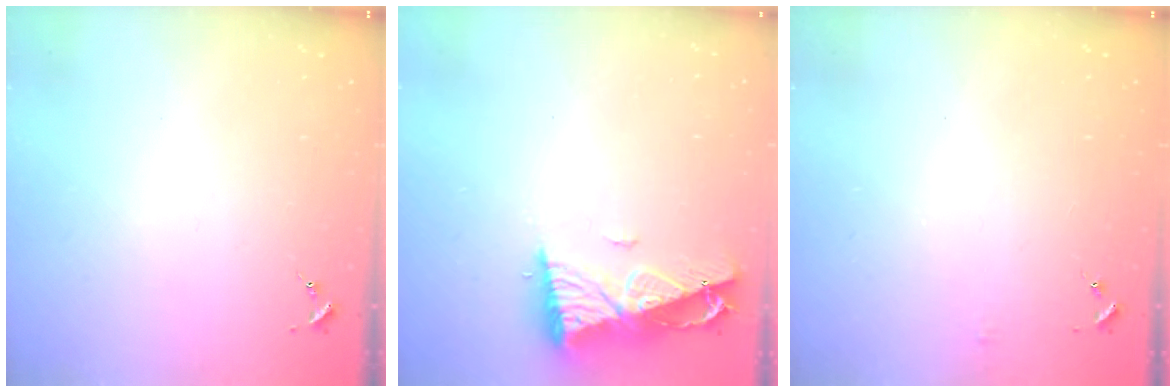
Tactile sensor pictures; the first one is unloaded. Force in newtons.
{"total": 10.1, "press": 10.0, "slide": 1.2}
{"total": 3.2, "press": 3.2, "slide": 0.3}